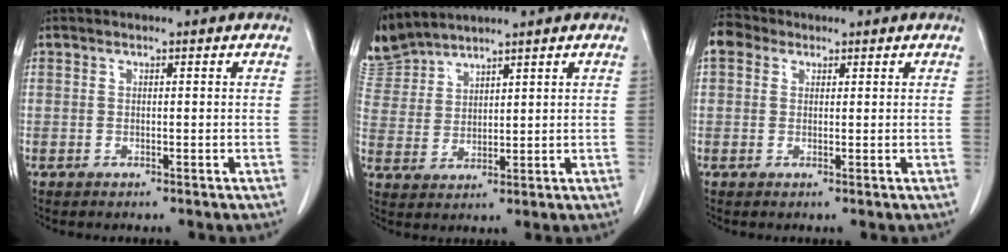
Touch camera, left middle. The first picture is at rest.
{"total": 7.1, "force": [7.1, 0.8, 0.3], "torque": [-0.024, 0.010, 0.158]}
{"total": 3.4, "force": [1.7, 2.6, 1.3], "torque": [-0.032, 0.020, 0.033]}